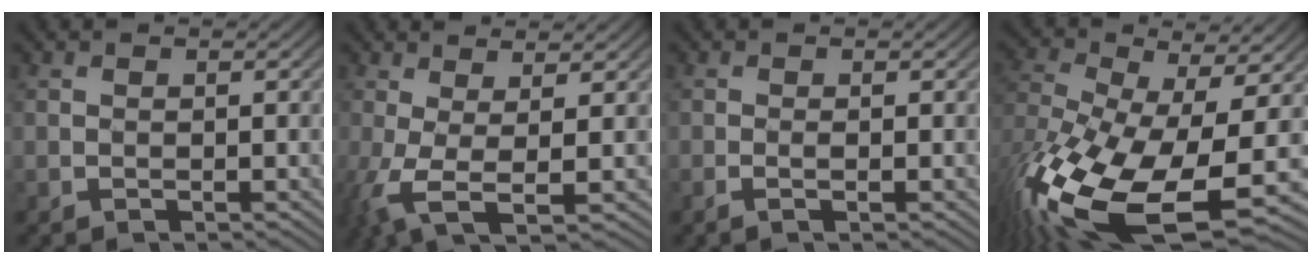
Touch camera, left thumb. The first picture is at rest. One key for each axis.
{"total": 6.0, "fx": -0.3, "fy": 1.5, "fz": 5.8, "tx": -0.126, "ty": -0.004, "tz": -0.009}
{"total": 1.0, "fx": -0.3, "fy": 0.0, "fz": 1.0, "tx": -0.021, "ty": 0.000, "tz": -0.009}
{"total": 18.7, "fx": -7.3, "fy": 9.0, "fz": 14.7, "tx": -0.351, "ty": -0.056, "tz": -0.112}